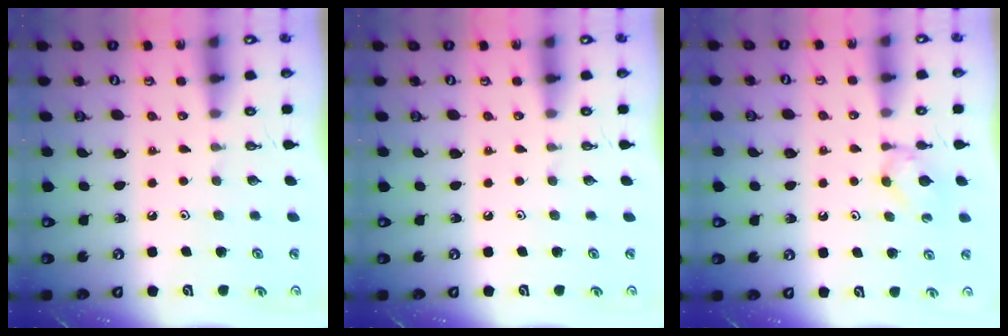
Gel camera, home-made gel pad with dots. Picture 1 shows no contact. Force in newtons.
{"total": 0.0}
{"total": 3.0, "press": 2.9, "slide": 0.5}